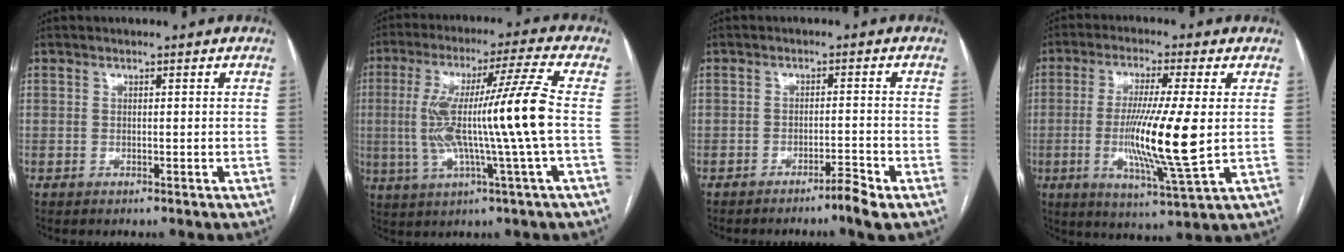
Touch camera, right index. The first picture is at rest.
{"total": 14.3, "force": [-0.8, -1.5, 14.1], "torque": [-0.271, 0.011, -0.016]}
{"total": 3.0, "force": [-2.2, -0.4, 2.0], "torque": [-0.031, -0.003, -0.039]}
{"total": 13.0, "force": [-0.9, -0.2, 12.9], "torque": [-0.248, -0.025, -0.018]}